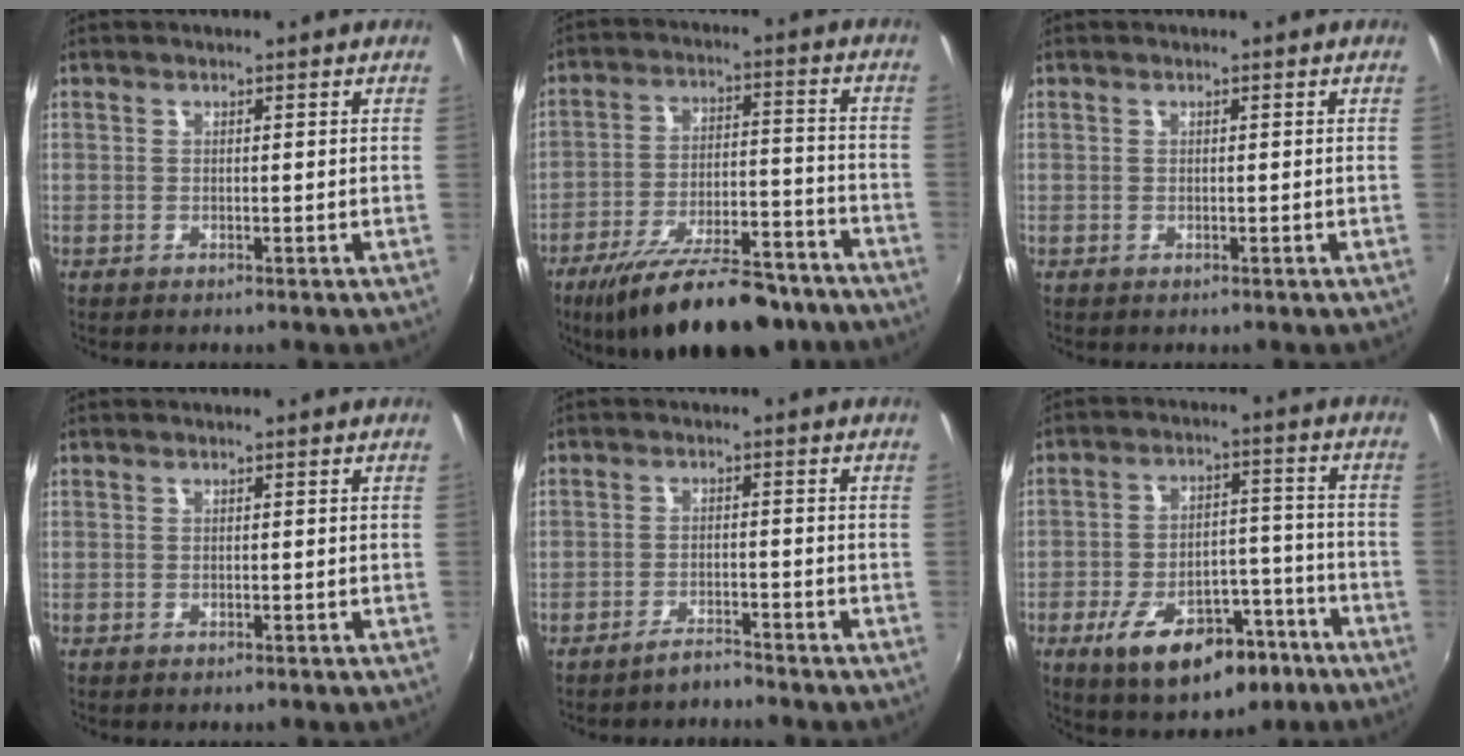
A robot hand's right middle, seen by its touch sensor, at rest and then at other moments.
{"total": 21.7, "force": [-16.9, 7.0, 11.7], "torque": [-0.205, -0.018, -0.243]}
{"total": 0.0}
{"total": 0.0}
{"total": 2.6, "force": [-2.6, 0.2, 0.5], "torque": [-0.018, 0.001, -0.041]}
{"total": 16.2, "force": [-9.3, 8.2, 10.4], "torque": [-0.190, 0.012, -0.128]}